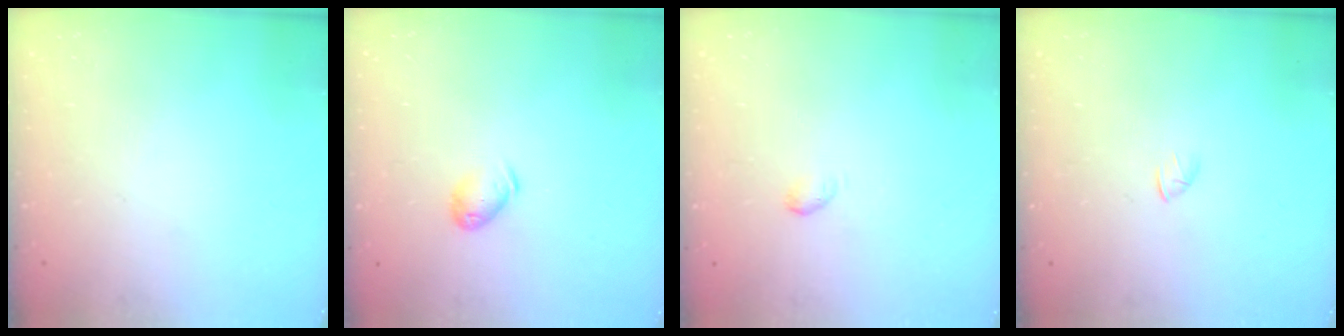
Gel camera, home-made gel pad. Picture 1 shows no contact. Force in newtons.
{"total": 5.3, "press": 5.2, "slide": 0.8}
{"total": 2.8, "press": 2.7, "slide": 0.5}
{"total": 1.2, "press": 1.1, "slide": 0.3}